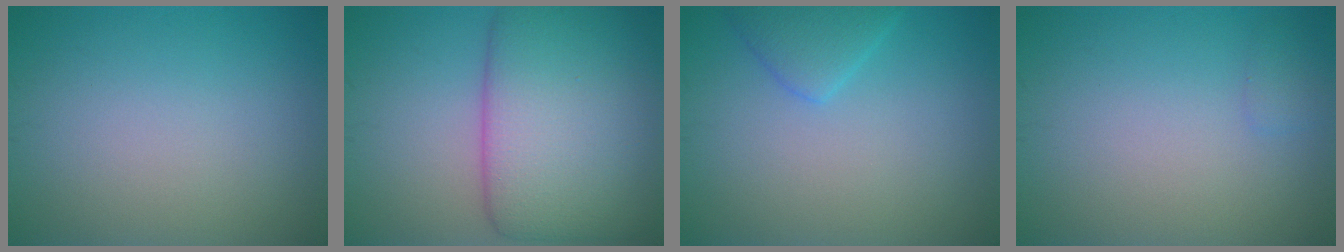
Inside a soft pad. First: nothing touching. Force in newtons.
{"total": 11.0, "press": 11.0, "slide": 0.2}
{"total": 2.3, "press": 2.3, "slide": 0.3}
{"total": 0.7, "press": 0.7, "slide": 0.0}